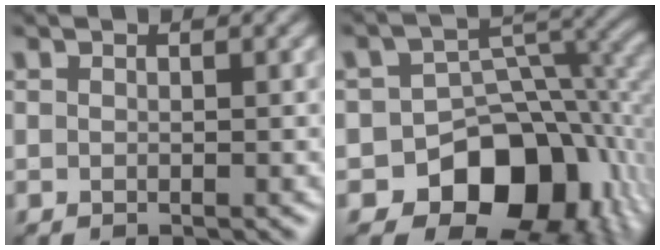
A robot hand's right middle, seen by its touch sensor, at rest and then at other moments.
{"total": 11.5, "force": [-5.2, 7.9, 6.5], "torque": [-0.082, -0.012, -0.079]}